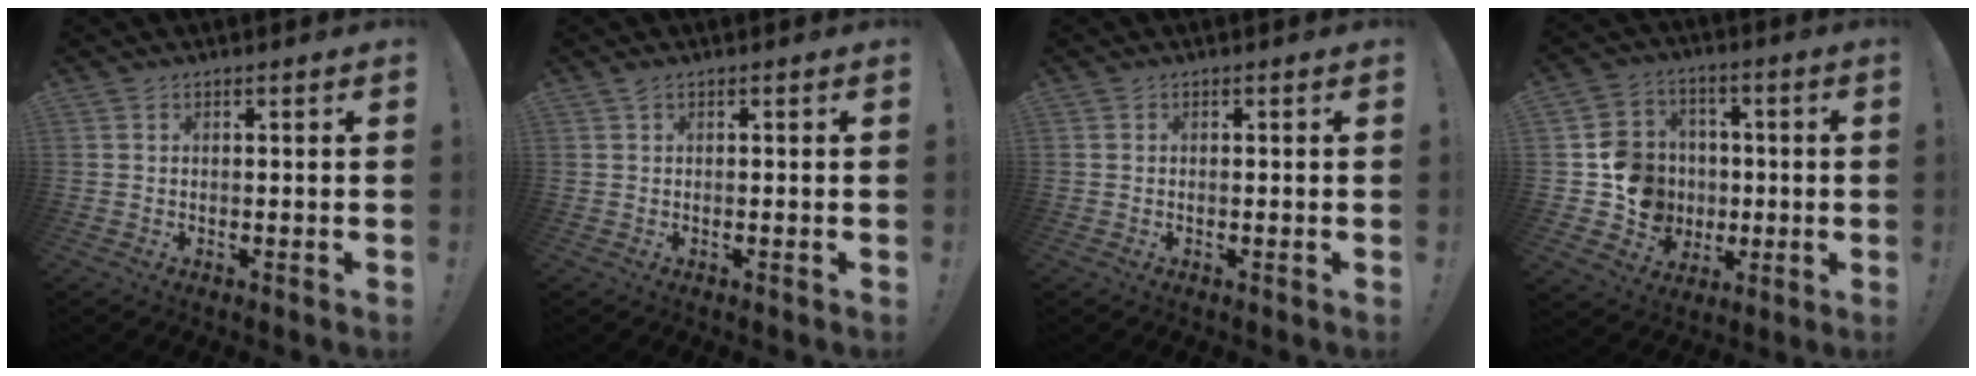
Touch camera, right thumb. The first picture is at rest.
{"total": 1.0, "force": [0.6, 0.1, 0.8], "torque": [-0.009, -0.003, 0.009]}
{"total": 0.0}
{"total": 13.3, "force": [-1.6, 12.5, 4.2], "torque": [-0.053, 0.020, -0.015]}